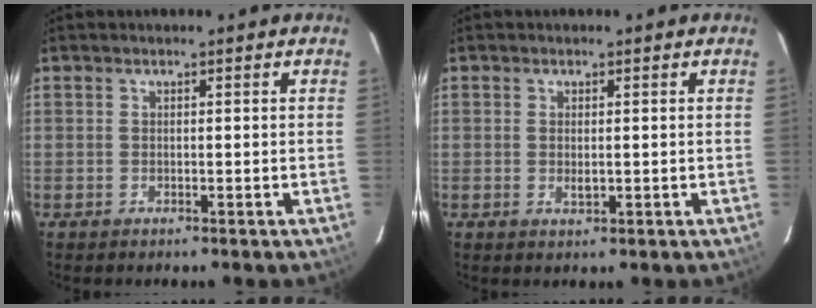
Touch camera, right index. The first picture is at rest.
{"total": 1.8, "force": [-0.1, 0.8, 1.6], "torque": [-0.029, -0.001, 0.001]}